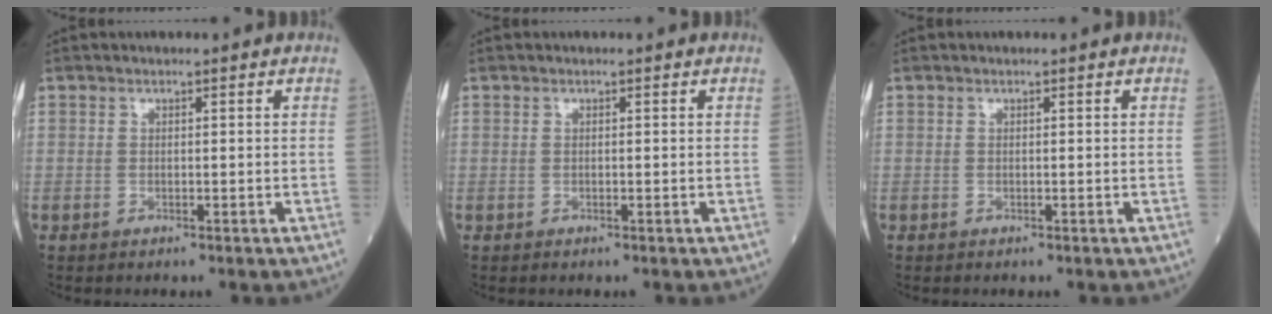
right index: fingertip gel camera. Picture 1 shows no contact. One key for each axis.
{"total": 0.0}
{"total": 0.0}